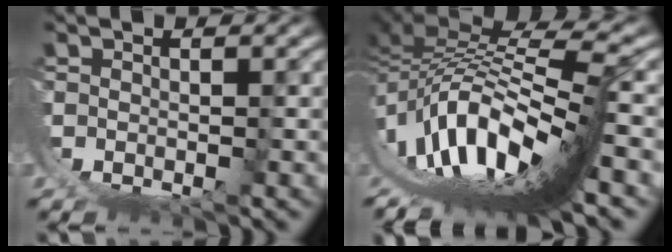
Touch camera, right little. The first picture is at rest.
{"total": 15.8, "force": [-0.9, 8.7, 13.2], "torque": [-0.239, -0.006, -0.001]}